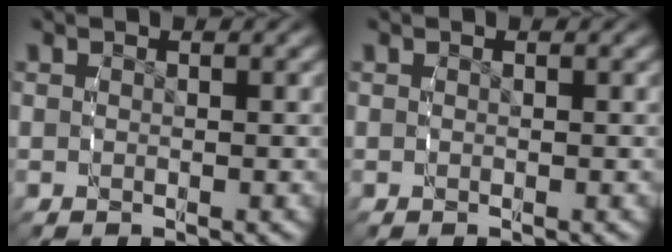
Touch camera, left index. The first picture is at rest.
{"total": 0.0}